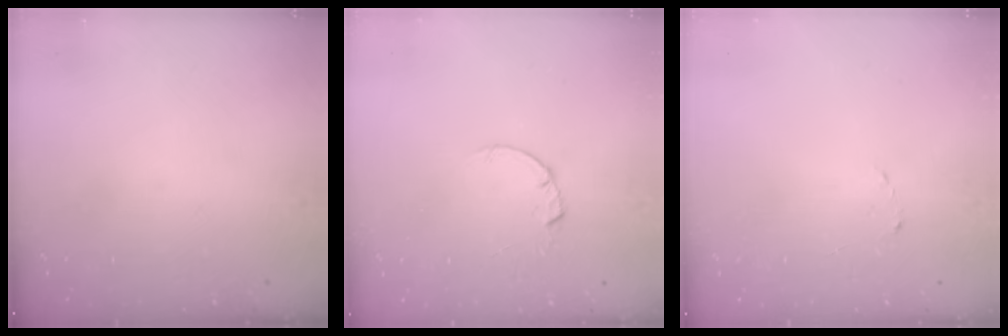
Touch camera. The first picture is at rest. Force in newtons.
{"total": 1.5, "press": 1.5, "slide": 0.3}
{"total": 1.5, "press": 1.5, "slide": 0.2}